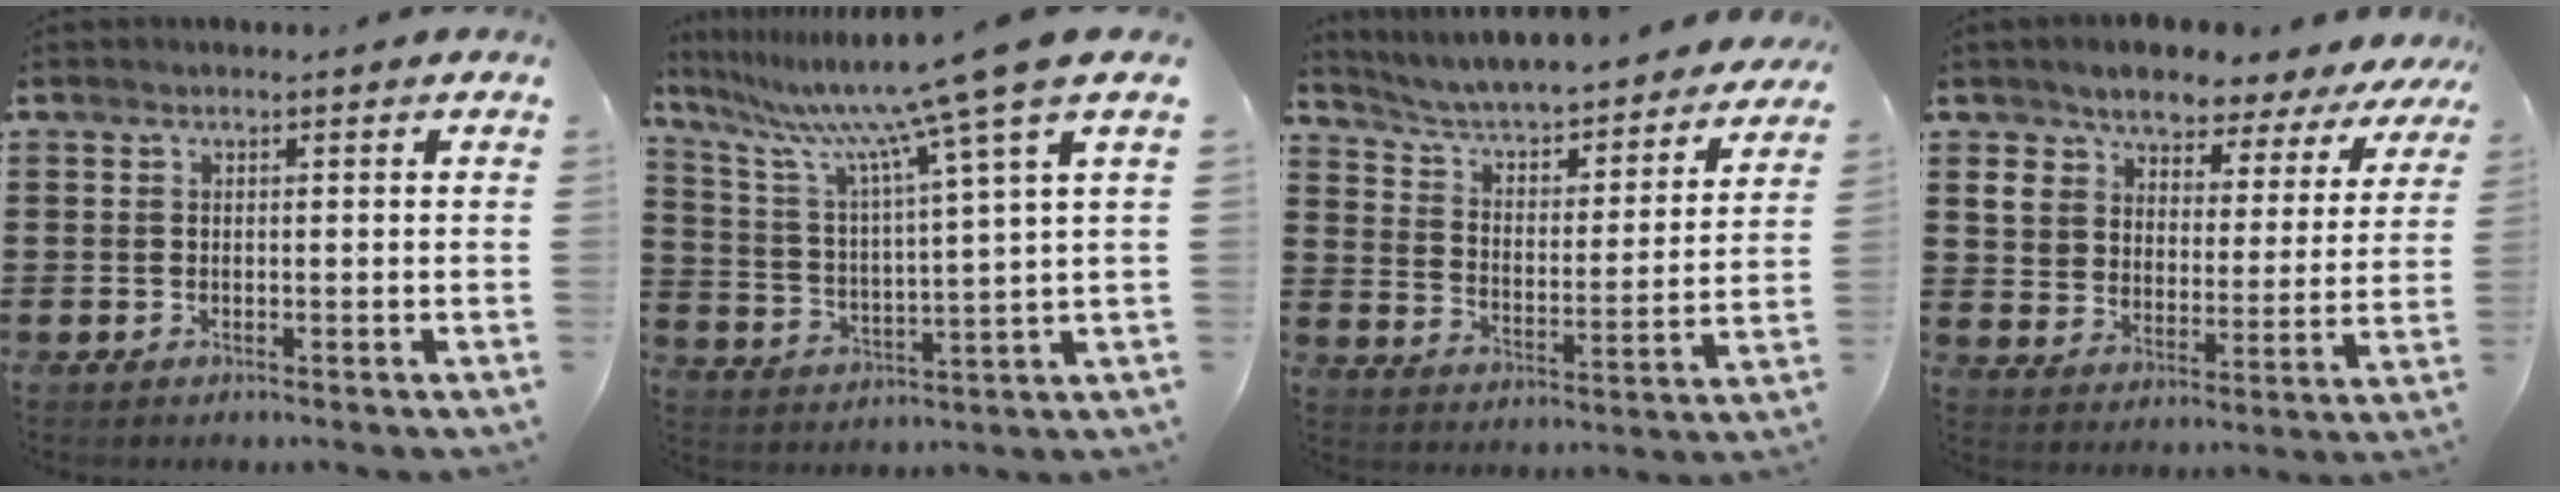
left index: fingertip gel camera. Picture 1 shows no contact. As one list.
[{"total": 11.6, "force": [9.1, -1.4, 7.1], "torque": [-0.175, -0.058, 0.140]}, {"total": 4.4, "force": [4.2, 0.4, 1.3], "torque": [-0.048, -0.040, 0.063]}, {"total": 5.9, "force": [5.6, 1.8, 0.8], "torque": [-0.055, -0.038, 0.096]}]